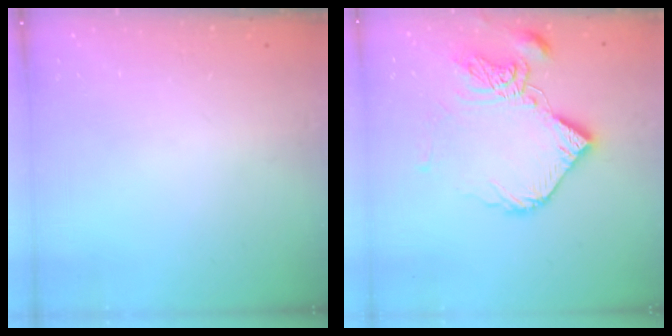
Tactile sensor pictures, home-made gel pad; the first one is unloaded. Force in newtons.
{"total": 14.0, "press": 13.9, "slide": 1.8}